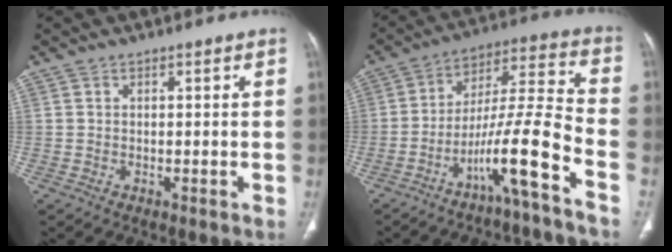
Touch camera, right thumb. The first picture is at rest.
{"total": 14.4, "force": [-8.1, 0.5, 11.9], "torque": [-0.230, 0.068, -0.146]}